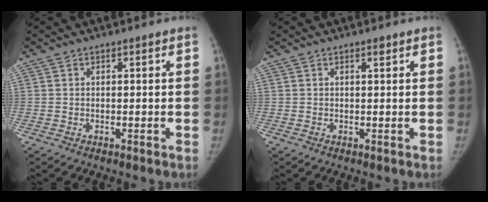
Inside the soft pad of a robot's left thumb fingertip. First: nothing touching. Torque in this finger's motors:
{"motor_torque": [0.13, -0.04, 0.68, -0.21, 0.06]}